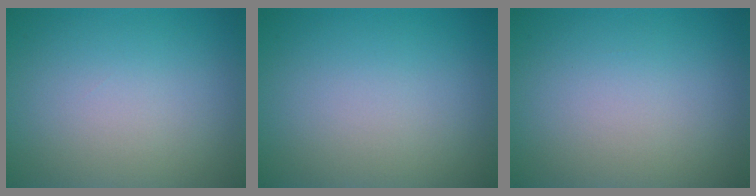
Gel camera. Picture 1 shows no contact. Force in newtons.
{"total": 0.0}
{"total": 0.0}